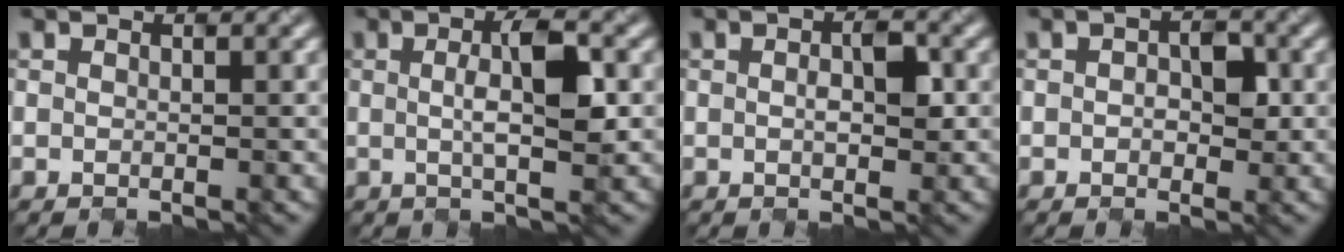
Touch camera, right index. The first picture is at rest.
{"total": 4.0, "force": [-0.2, 0.5, 4.0], "torque": [-0.078, 0.003, 0.014]}
{"total": 2.0, "force": [-0.1, 0.6, 1.9], "torque": [-0.042, -0.003, 0.015]}
{"total": 2.2, "force": [-0.1, 1.4, 1.7], "torque": [-0.036, 0.005, 0.013]}